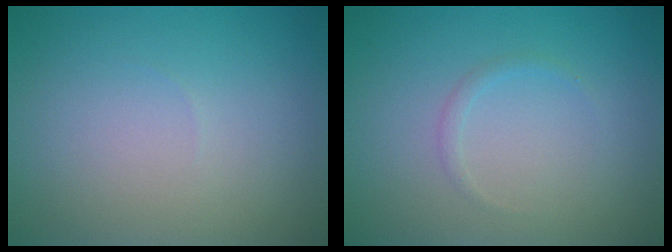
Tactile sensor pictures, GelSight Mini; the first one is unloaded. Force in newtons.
{"total": 0.8, "press": 0.8, "slide": 0.1}